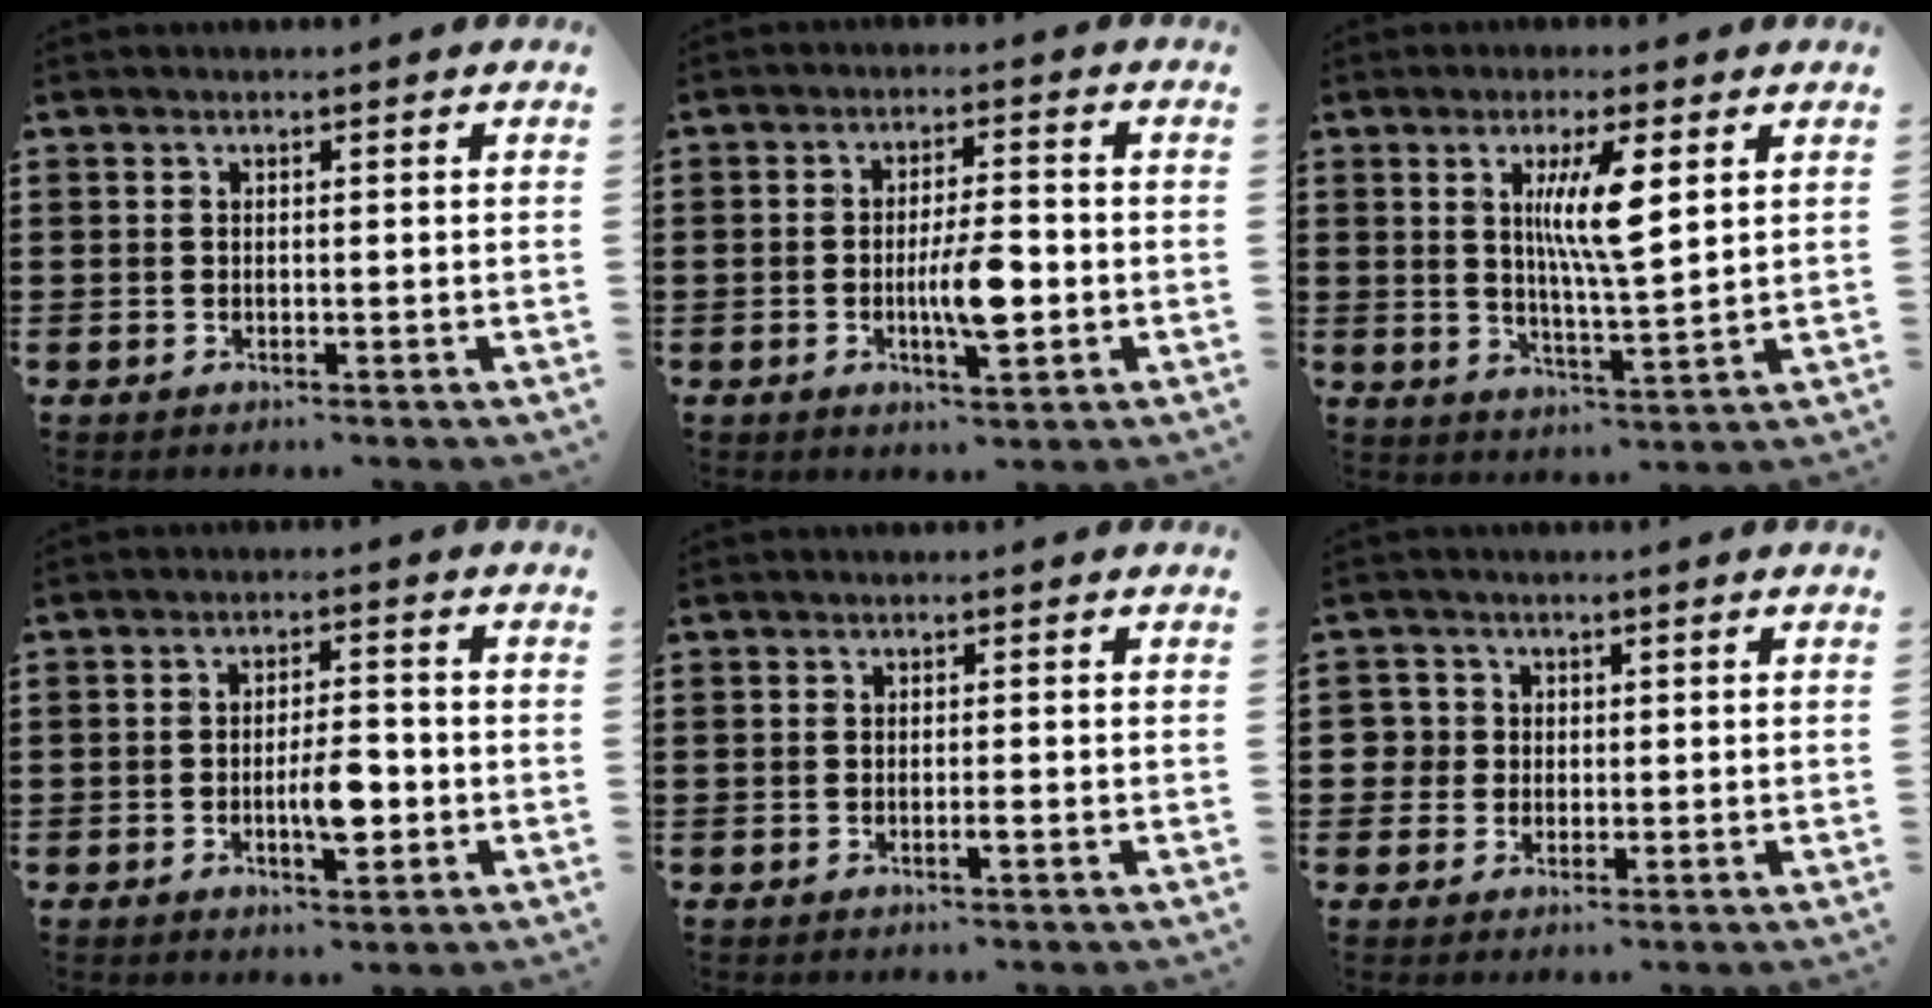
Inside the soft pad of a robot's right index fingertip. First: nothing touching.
{"total": 7.2, "force": [-1.6, 1.9, 6.7], "torque": [-0.126, -0.005, -0.028]}
{"total": 8.0, "force": [2.5, 1.3, 7.5], "torque": [-0.140, 0.000, 0.037]}
{"total": 5.6, "force": [-1.5, 2.1, 4.9], "torque": [-0.082, 0.000, -0.029]}
{"total": 1.3, "force": [-0.6, -0.1, 1.1], "torque": [-0.027, -0.007, -0.013]}
{"total": 2.9, "force": [0.3, 2.9, 0.4], "torque": [-0.023, 0.010, 0.003]}